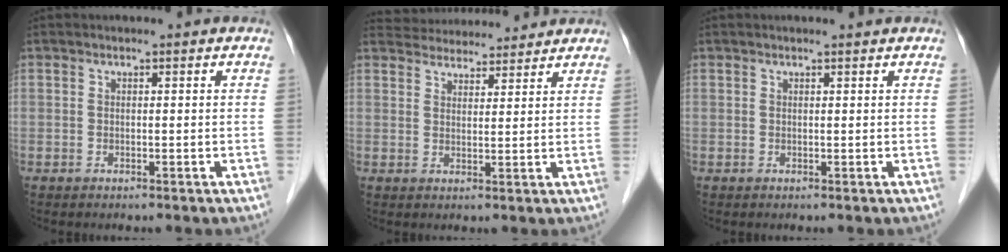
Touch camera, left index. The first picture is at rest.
{"total": 10.1, "force": [9.8, 2.0, 1.9], "torque": [-0.027, 0.030, 0.140]}
{"total": 1.0, "force": [0.9, -0.1, 0.1], "torque": [-0.009, 0.001, 0.014]}